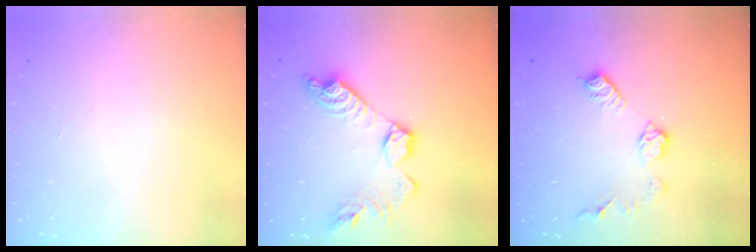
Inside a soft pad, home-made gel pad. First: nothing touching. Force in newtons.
{"total": 14.7, "press": 14.6, "slide": 1.1}
{"total": 9.1, "press": 9.1, "slide": 0.3}